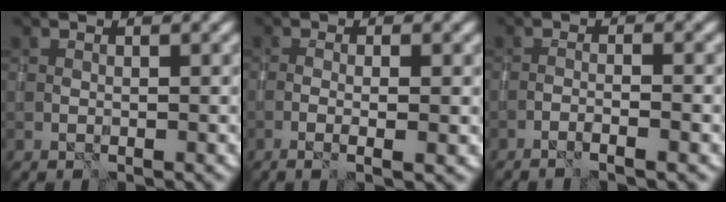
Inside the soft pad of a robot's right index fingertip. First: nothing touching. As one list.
[{"total": 2.8, "force": [-0.7, 0.4, 2.7], "torque": [-0.047, 0.000, -0.017]}, {"total": 2.5, "force": [-1.7, 0.0, 1.9], "torque": [-0.036, 0.009, -0.035]}]